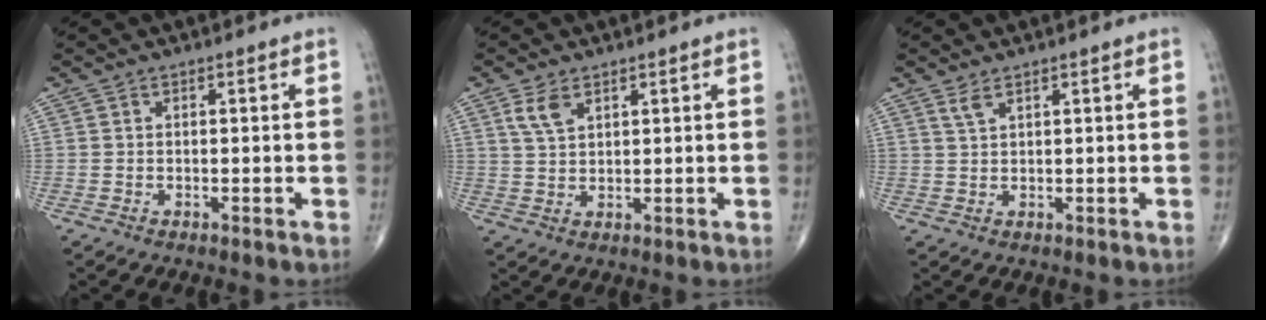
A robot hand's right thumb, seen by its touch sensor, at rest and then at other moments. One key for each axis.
{"total": 4.0, "fx": 2.2, "fy": 2.1, "fz": 2.6, "tx": -0.050, "ty": -0.004, "tz": 0.049}
{"total": 1.8, "fx": 1.3, "fy": 0.5, "fz": 1.2, "tx": -0.027, "ty": -0.002, "tz": 0.031}